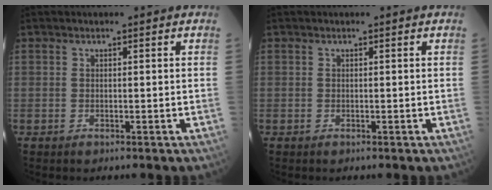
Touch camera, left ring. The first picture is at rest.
{"total": 0.0}